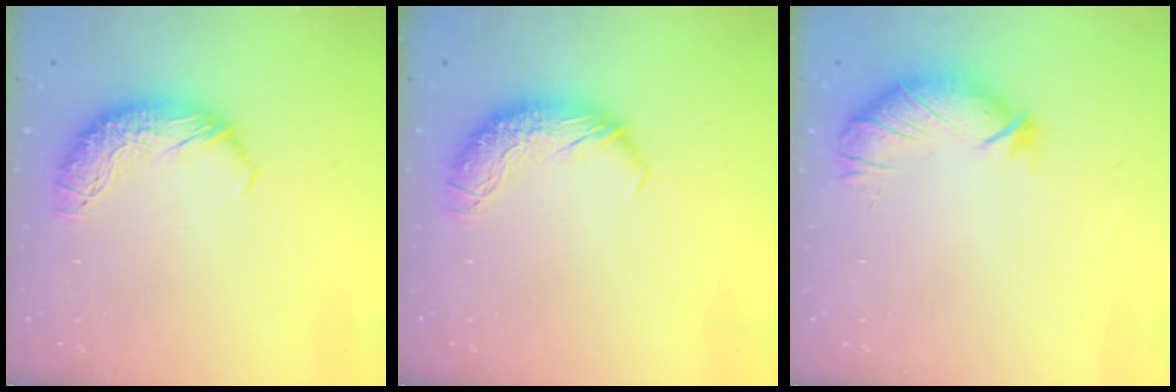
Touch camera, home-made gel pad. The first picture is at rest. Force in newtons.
{"total": 0.0}
{"total": 2.9, "press": 2.8, "slide": 0.8}